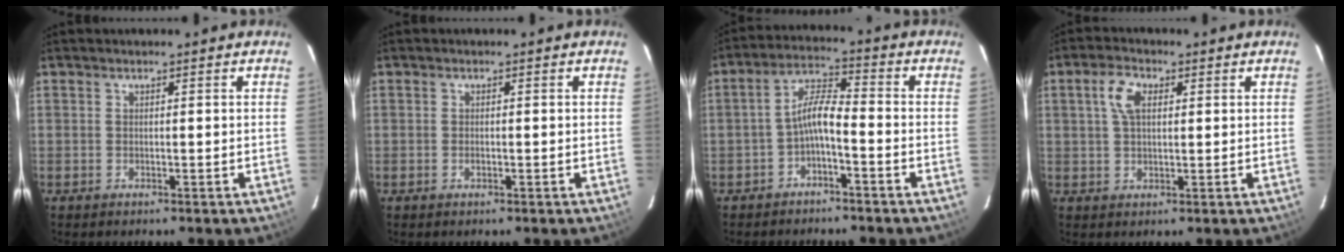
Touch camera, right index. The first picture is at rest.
{"total": 0.8, "force": [-0.3, 0.4, 0.6], "torque": [-0.012, 0.002, -0.006]}
{"total": 5.4, "force": [-2.7, 1.3, 4.5], "torque": [-0.100, 0.018, -0.050]}
{"total": 4.9, "force": [1.5, 2.8, 3.8], "torque": [-0.075, 0.015, 0.028]}